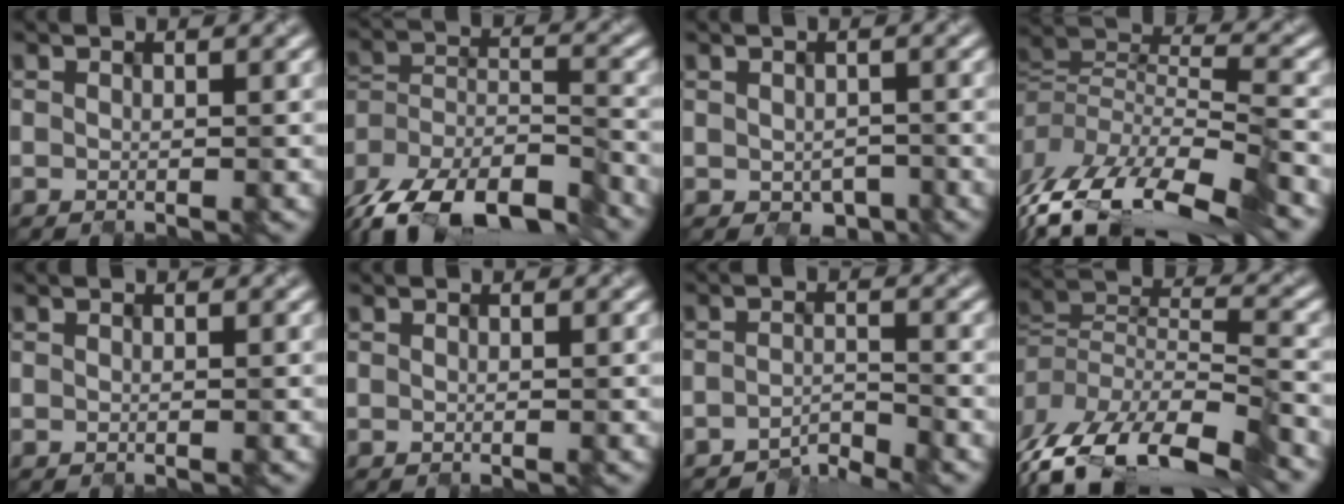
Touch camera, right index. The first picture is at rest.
{"total": 14.5, "force": [-11.6, 6.1, 6.1], "torque": [-0.113, -0.005, -0.170]}
{"total": 1.5, "force": [-0.7, 1.2, 0.5], "torque": [-0.007, -0.010, -0.002]}
{"total": 11.1, "force": [-6.4, 4.7, 7.7], "torque": [-0.157, -0.005, -0.101]}
{"total": 0.0}
{"total": 0.0}
{"total": 2.3, "force": [-2.3, 0.0, 0.0], "torque": [0.001, 0.005, -0.042]}
{"total": 12.1, "force": [-8.2, 5.0, 7.5], "torque": [-0.163, -0.003, -0.129]}